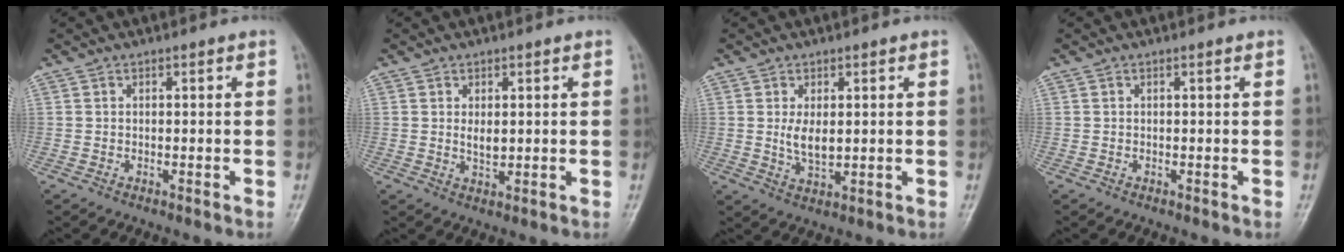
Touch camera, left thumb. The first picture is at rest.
{"total": 2.7, "force": [0.5, 1.6, 2.1], "torque": [-0.026, -0.008, 0.010]}
{"total": 4.6, "force": [0.6, 2.6, 3.7], "torque": [-0.061, -0.013, 0.016]}
{"total": 0.0}